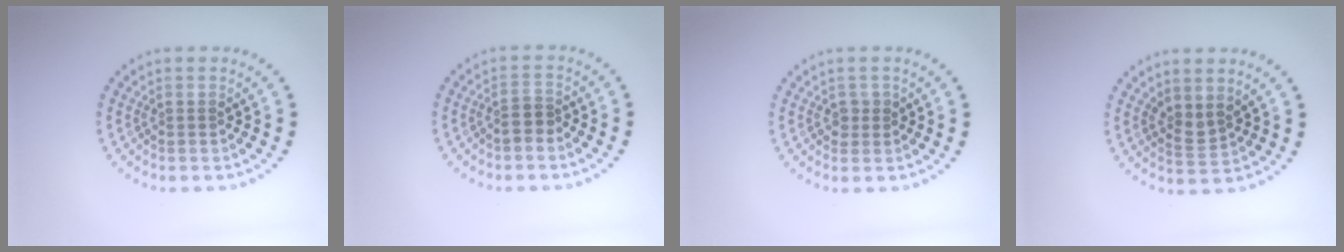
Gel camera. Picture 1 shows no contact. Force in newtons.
{"total": 1.7, "press": 1.4, "slide": 0.8}
{"total": 1.0, "press": 1.0, "slide": 0.4}
{"total": 1.8, "press": 1.4, "slide": 1.1}